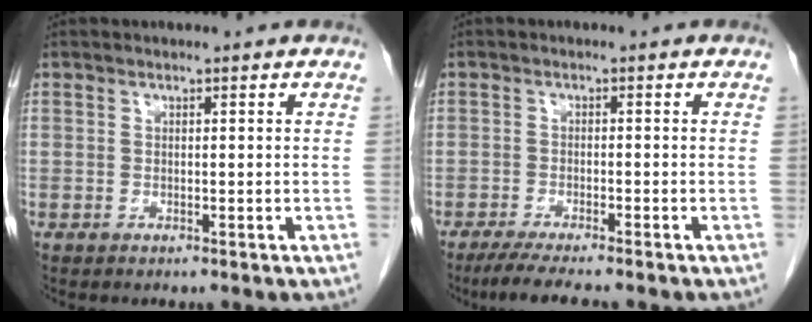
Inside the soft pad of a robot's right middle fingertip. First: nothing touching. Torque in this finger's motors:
{"motor_torque": [0.57, -0.44, 0.06, 0.01]}